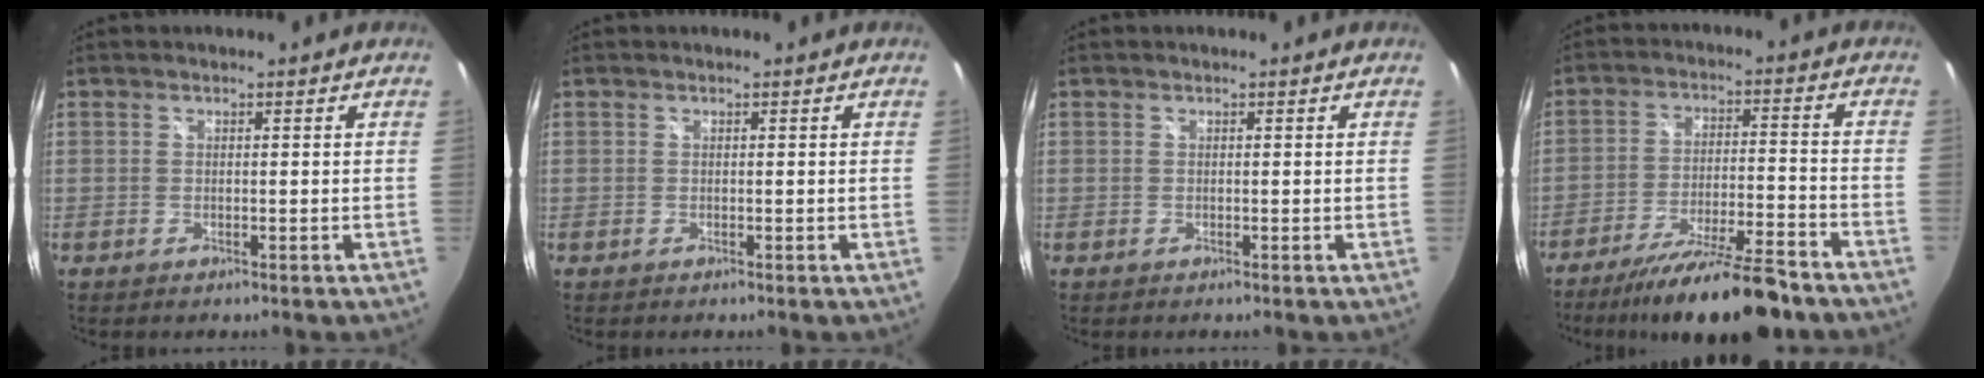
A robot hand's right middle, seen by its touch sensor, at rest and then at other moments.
{"total": 0.0}
{"total": 0.0}
{"total": 16.5, "force": [-13.6, 1.9, 9.1], "torque": [-0.170, -0.021, -0.212]}